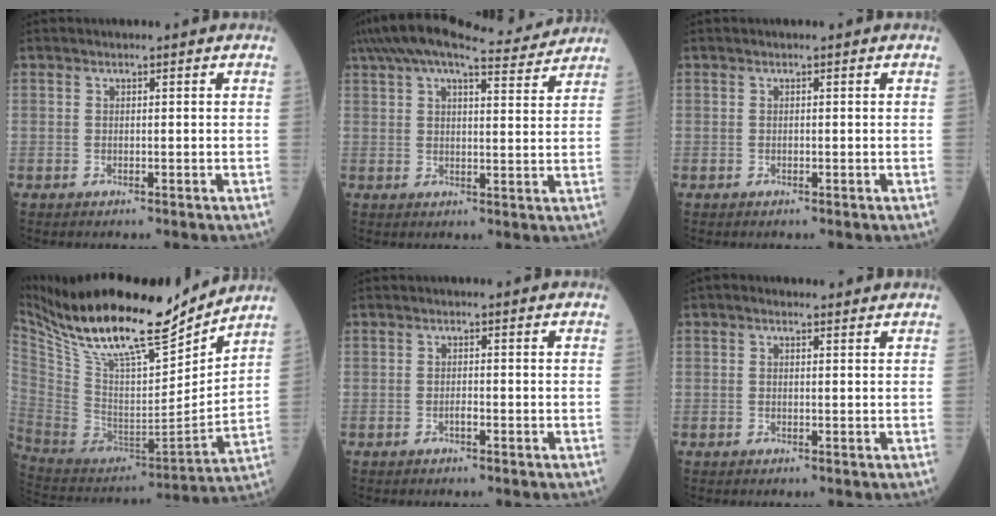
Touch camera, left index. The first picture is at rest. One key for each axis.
{"total": 14.9, "fx": 13.5, "fy": 1.7, "fz": 5.9, "tx": -0.106, "ty": 0.033, "tz": 0.193}
{"total": 0.0}
{"total": 24.9, "fx": 20.2, "fy": 4.4, "fz": 13.9, "tx": -0.256, "ty": -0.010, "tz": 0.348}
{"total": 0.7, "fx": -0.4, "fy": 0.1, "fz": 0.5, "tx": -0.009, "ty": 0.001, "tz": -0.008}
{"total": 1.7, "fx": 1.3, "fy": 0.7, "fz": 0.9, "tx": -0.021, "ty": 0.015, "tz": 0.018}